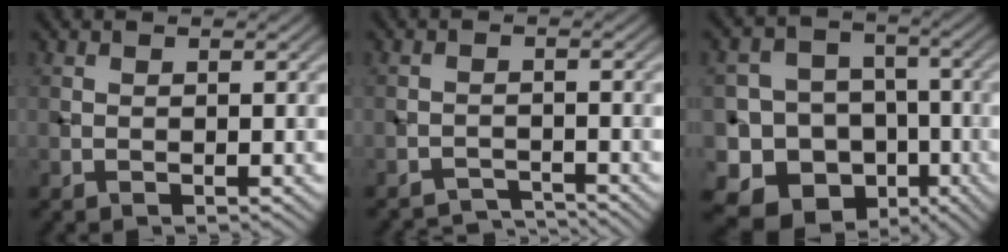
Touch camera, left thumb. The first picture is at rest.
{"total": 2.8, "force": [-2.8, 0.3, 0.4], "torque": [-0.002, 0.001, -0.052]}
{"total": 14.3, "force": [-5.9, 12.4, 4.2], "torque": [-0.122, -0.028, -0.114]}